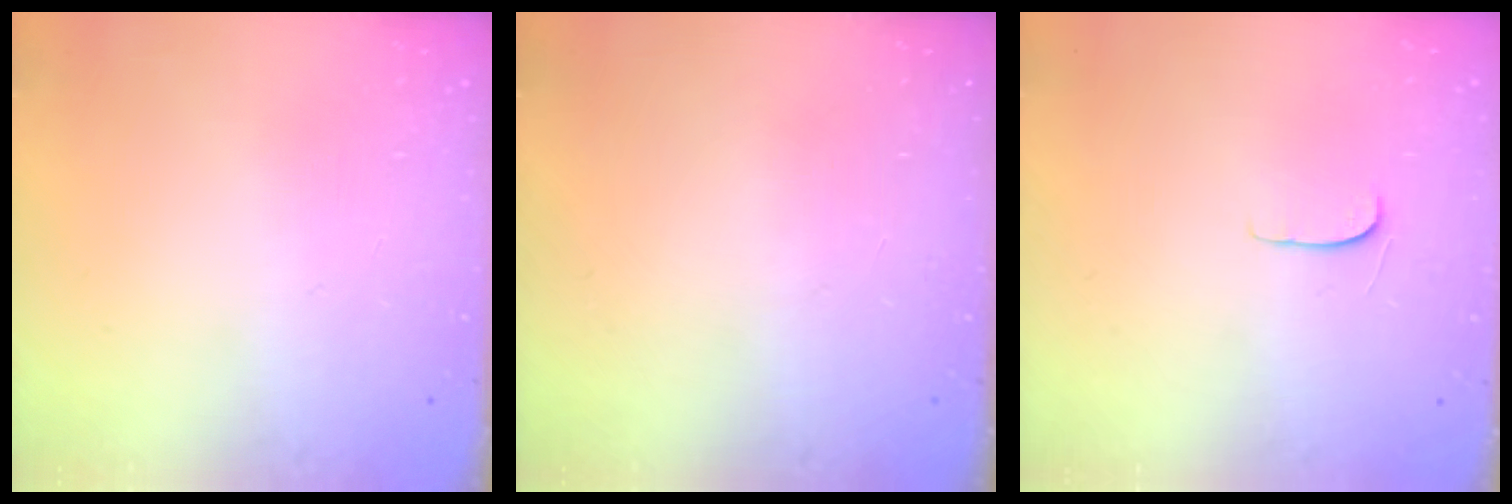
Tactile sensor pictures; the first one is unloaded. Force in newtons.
{"total": 0.0}
{"total": 4.3, "press": 4.3, "slide": 0.5}